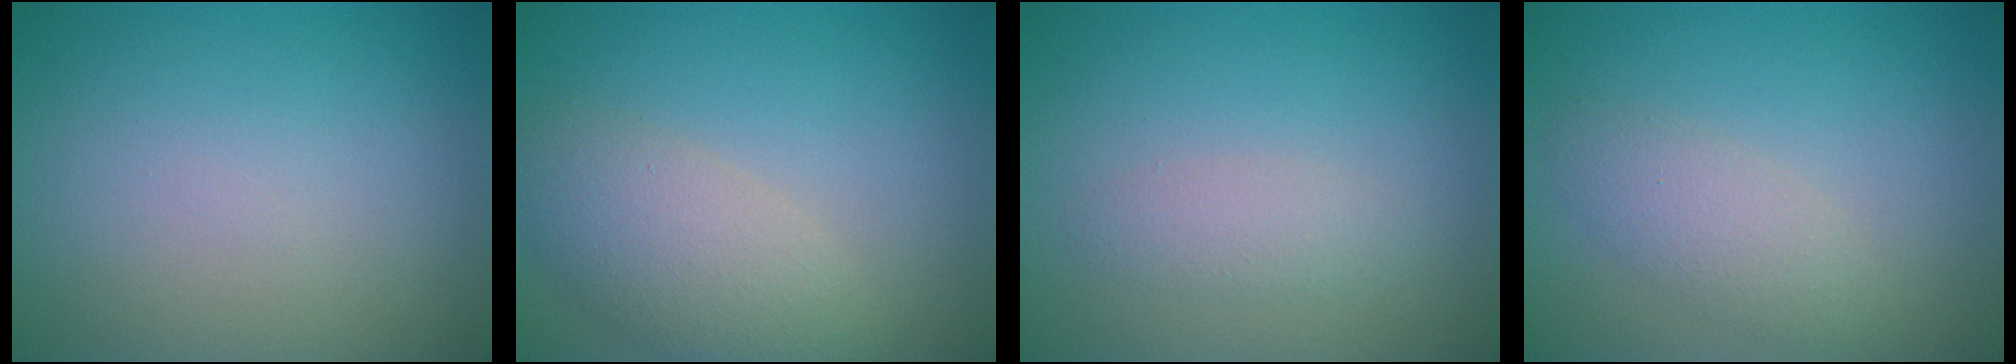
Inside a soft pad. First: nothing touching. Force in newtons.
{"total": 4.9, "press": 4.9, "slide": 0.3}
{"total": 1.6, "press": 1.6, "slide": 0.2}
{"total": 2.5, "press": 2.5, "slide": 0.1}